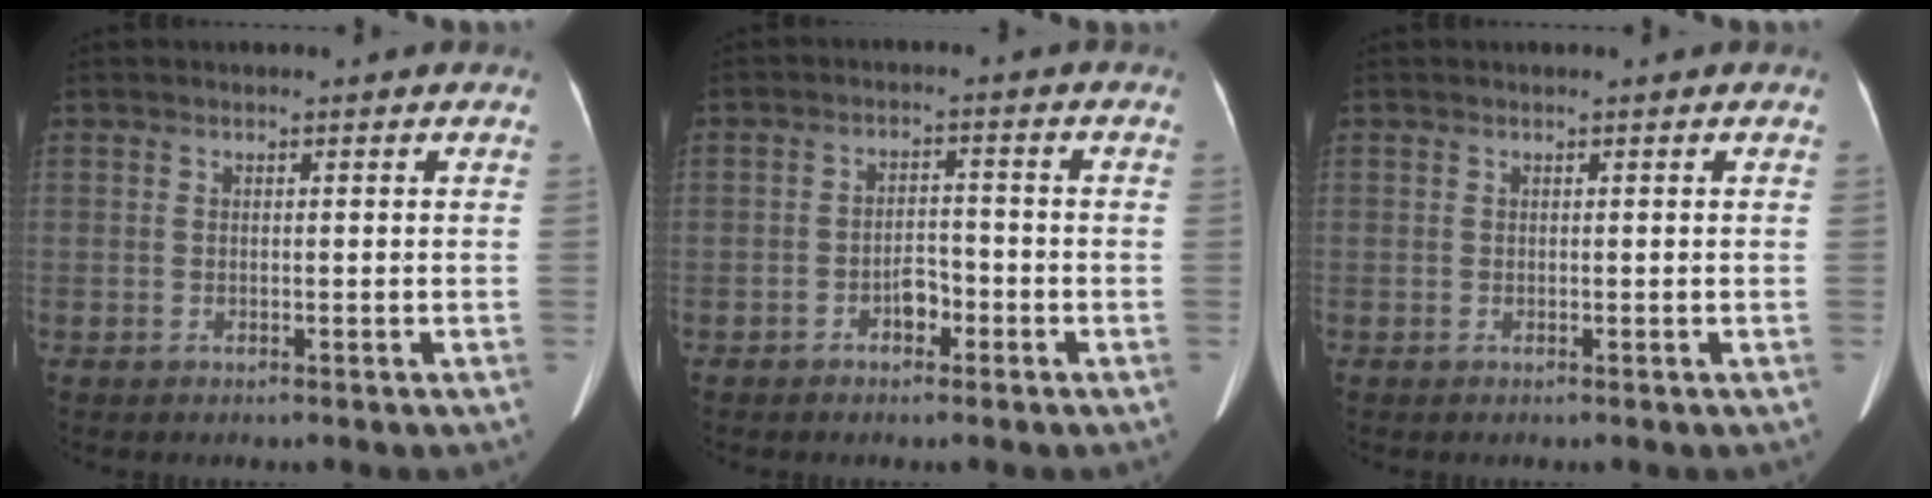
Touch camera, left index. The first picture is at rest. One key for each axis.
{"total": 3.0, "fx": -1.7, "fy": 1.5, "fz": 1.9, "tx": -0.030, "ty": 0.008, "tz": -0.030}
{"total": 0.0}